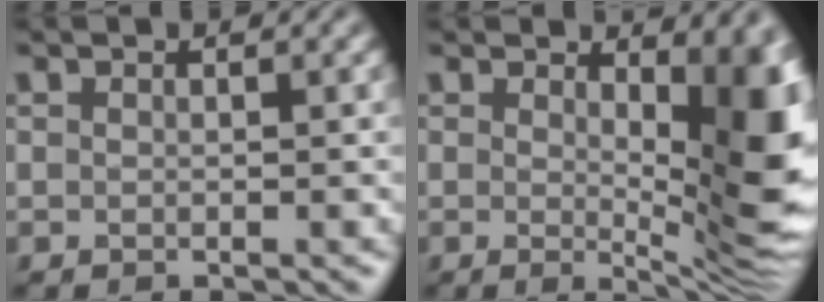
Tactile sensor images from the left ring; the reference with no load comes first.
{"total": 10.0, "force": [1.2, 3.7, 9.2], "torque": [-0.092, -0.011, 0.024]}